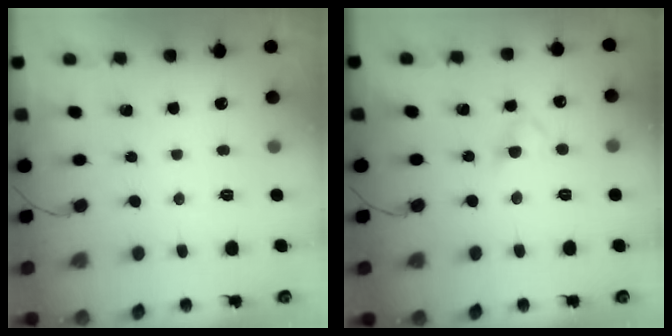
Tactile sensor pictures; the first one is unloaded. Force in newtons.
{"total": 2.9, "press": 2.6, "slide": 1.3}